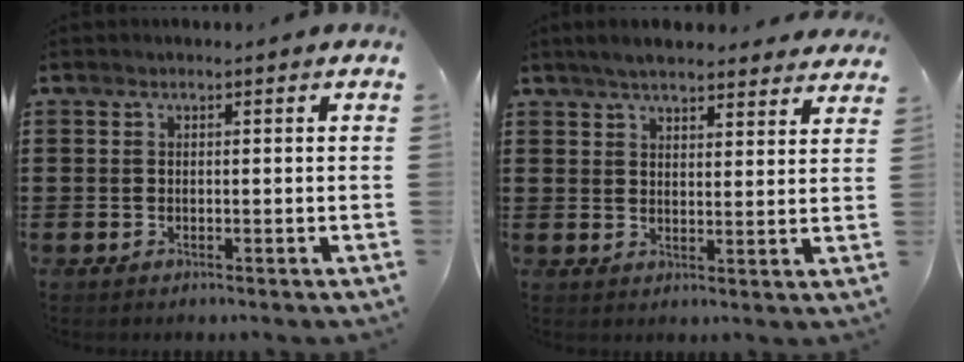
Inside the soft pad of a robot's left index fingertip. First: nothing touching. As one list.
[{"total": 4.6, "force": [4.3, 0.8, 1.4], "torque": [-0.040, -0.007, 0.080]}]